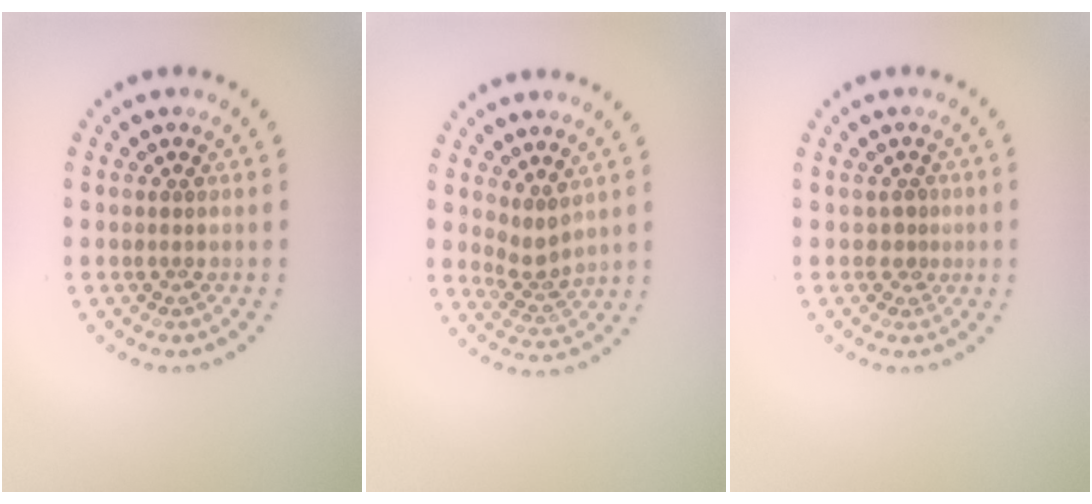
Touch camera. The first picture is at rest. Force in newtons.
{"total": 2.3, "press": 1.6, "slide": 1.6}
{"total": 1.2, "press": 0.7, "slide": 1.0}